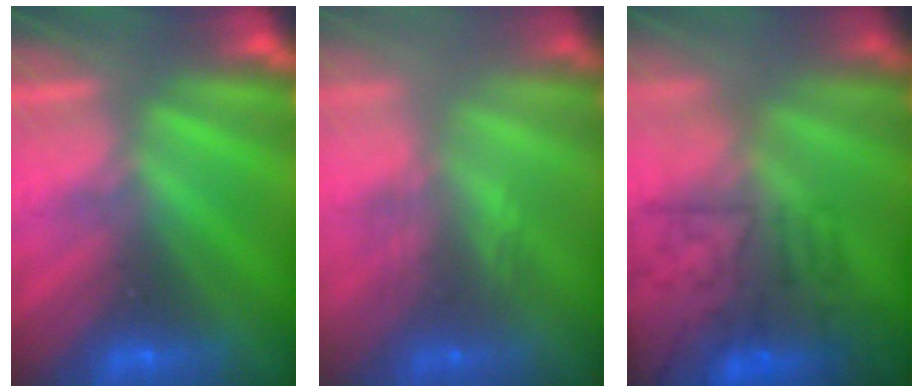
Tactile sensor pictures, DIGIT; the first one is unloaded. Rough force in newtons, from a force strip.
{"total": 3.5}
{"total": 8.6}